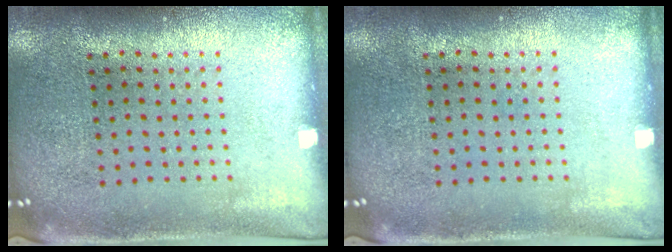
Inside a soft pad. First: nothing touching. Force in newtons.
{"total": 0.0}